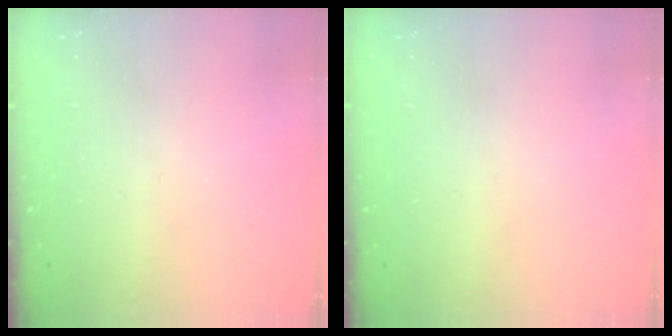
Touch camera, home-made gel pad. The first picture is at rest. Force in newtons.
{"total": 0.0}